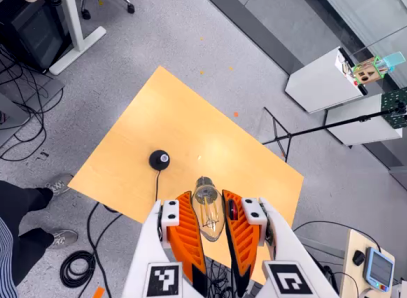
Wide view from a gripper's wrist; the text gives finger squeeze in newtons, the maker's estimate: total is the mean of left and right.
{"total": 20.1, "left": 25.1, "right": 15.1}